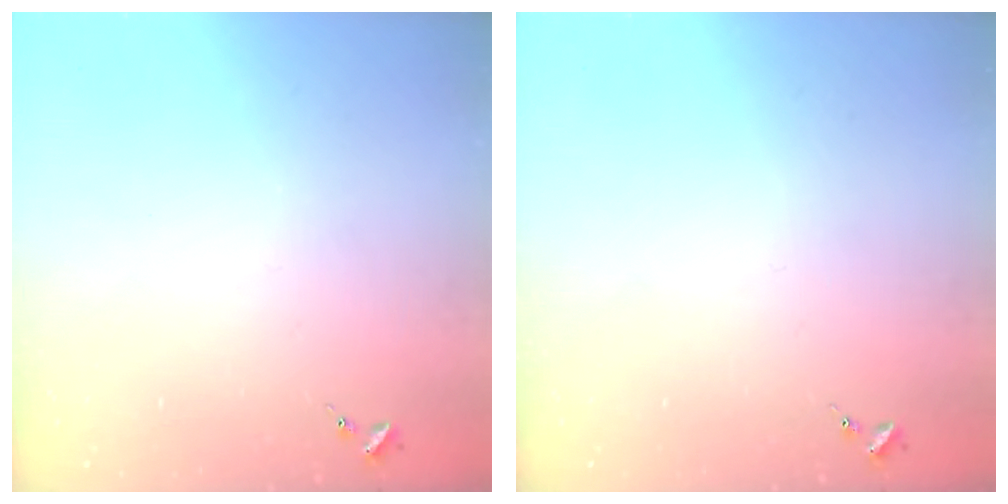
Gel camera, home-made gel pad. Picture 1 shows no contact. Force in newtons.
{"total": 0.0}